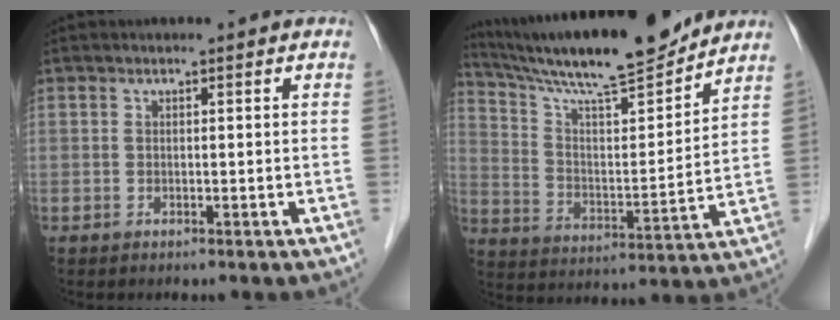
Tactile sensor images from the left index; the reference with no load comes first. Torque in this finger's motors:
{"motor_torque": [-0.27, -0.76, 0.34, 0.14]}